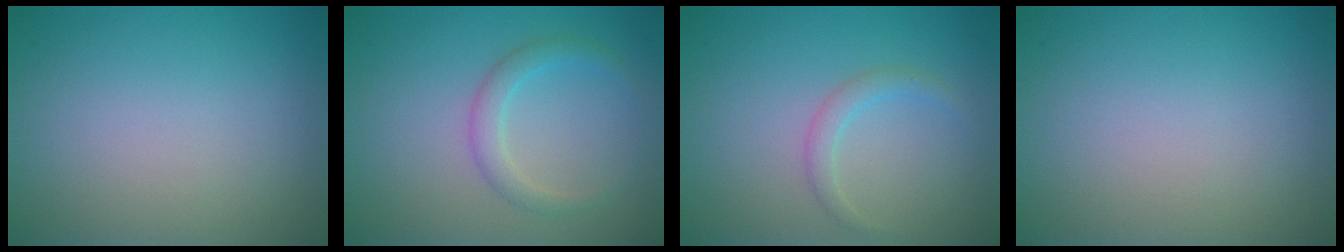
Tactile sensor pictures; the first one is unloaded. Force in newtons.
{"total": 2.0, "press": 2.0, "slide": 0.1}
{"total": 1.4, "press": 1.4, "slide": 0.1}
{"total": 0.0}